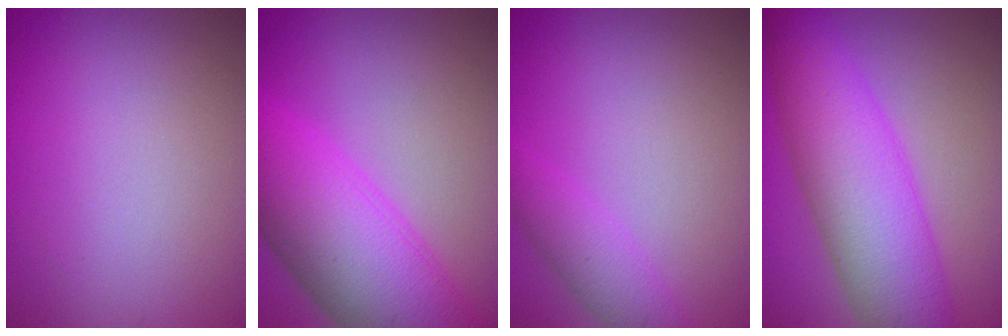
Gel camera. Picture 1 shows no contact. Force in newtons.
{"total": 10.8, "press": 10.8, "slide": 0.4}
{"total": 2.7, "press": 2.7, "slide": 0.1}
{"total": 9.2, "press": 9.2, "slide": 0.1}